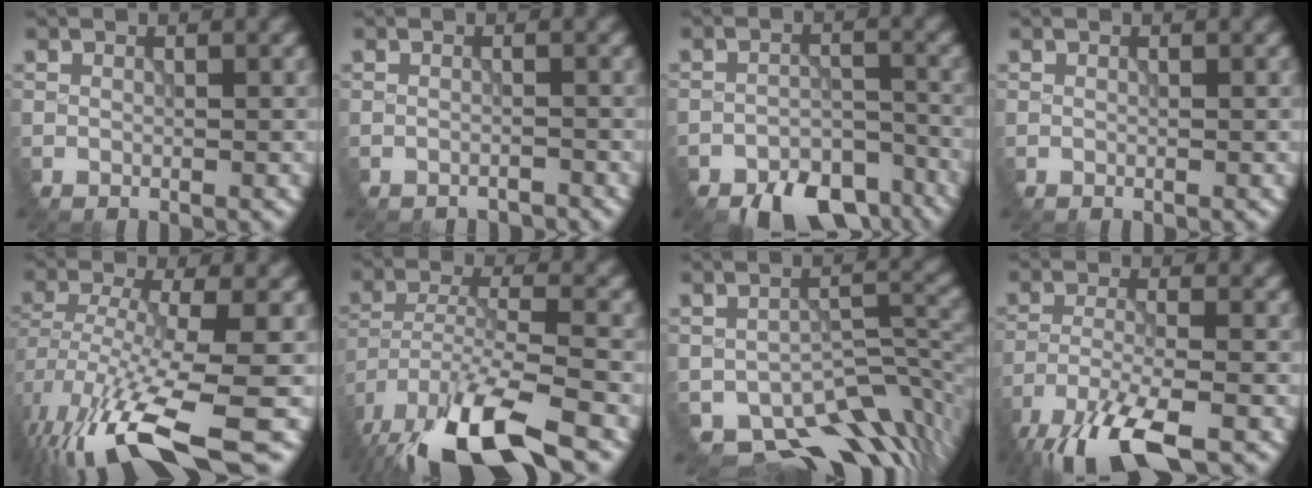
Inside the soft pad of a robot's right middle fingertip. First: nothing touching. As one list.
[{"total": 1.6, "force": [-1.6, 0.0, -0.2], "torque": [0.007, -0.008, -0.026]}, {"total": 8.9, "force": [-7.4, 3.4, 3.4], "torque": [-0.035, -0.022, -0.104]}, {"total": 0.0}, {"total": 11.3, "force": [-6.3, 3.1, 8.9], "torque": [-0.186, -0.032, -0.096]}, {"total": 12.9, "force": [-9.5, 3.8, 7.8], "torque": [-0.167, -0.020, -0.160]}, {"total": 8.5, "force": [-5.3, 4.4, 5.0], "torque": [-0.060, -0.025, -0.078]}, {"total": 9.6, "force": [-7.4, 2.1, 5.7], "torque": [-0.116, -0.015, -0.138]}]